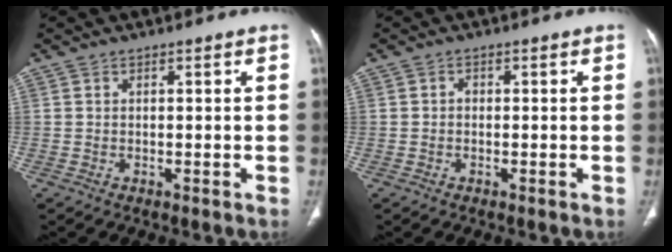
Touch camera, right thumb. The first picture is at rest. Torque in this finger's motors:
{"motor_torque": [0.14, 0.05, 0.54, 0.17, -0.02]}